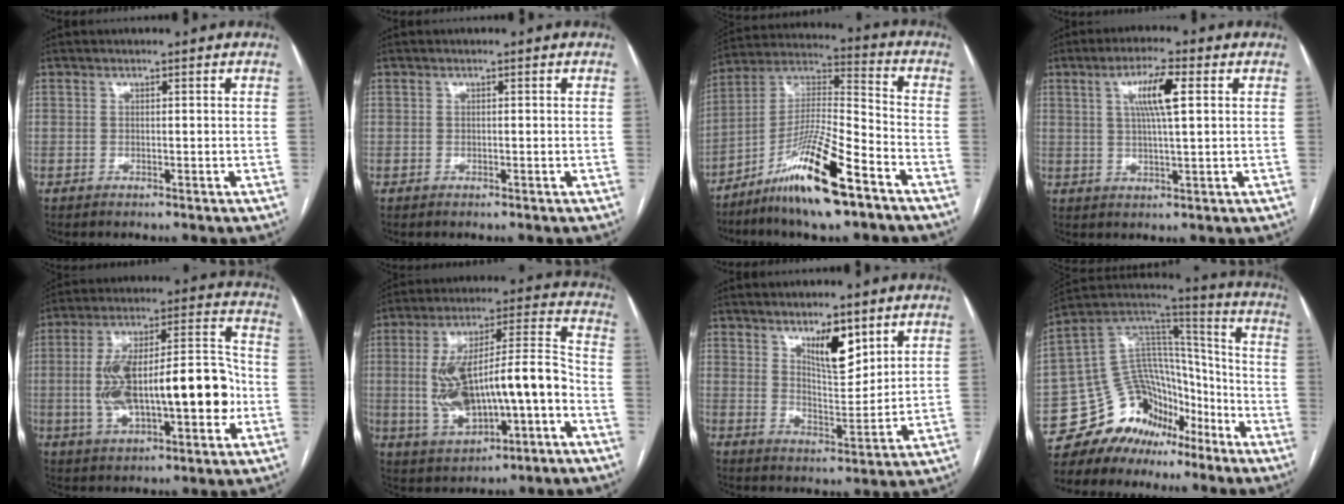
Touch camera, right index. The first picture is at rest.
{"total": 0.0}
{"total": 16.5, "force": [-9.8, 1.8, 13.1], "torque": [-0.256, -0.009, -0.176]}
{"total": 7.0, "force": [2.1, 0.6, 6.6], "torque": [-0.123, 0.007, 0.038]}
{"total": 20.6, "force": [-2.9, 6.4, 19.3], "torque": [-0.340, 0.031, -0.036]}
{"total": 18.7, "force": [-3.8, 5.1, 17.5], "torque": [-0.326, 0.023, -0.047]}
{"total": 7.6, "force": [4.6, 2.3, 5.6], "torque": [-0.098, -0.007, 0.082]}
{"total": 15.2, "force": [-11.4, 9.4, 3.3], "torque": [-0.053, 0.103, -0.198]}